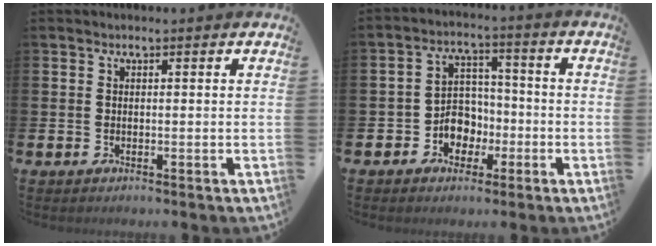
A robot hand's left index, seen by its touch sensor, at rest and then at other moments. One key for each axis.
{"total": 5.0, "fx": -1.6, "fy": 4.5, "fz": 1.6, "tx": -0.039, "ty": 0.007, "tz": -0.034}